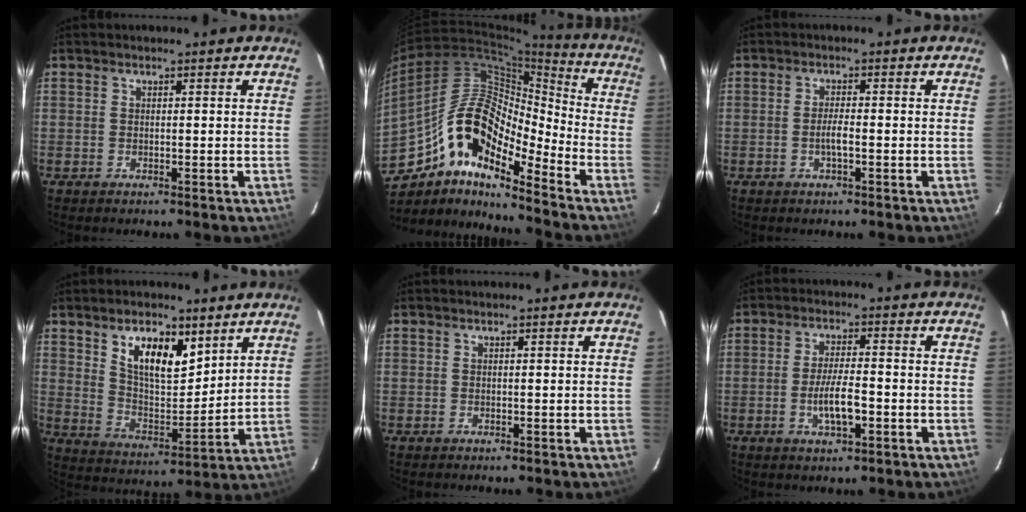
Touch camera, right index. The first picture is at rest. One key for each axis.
{"total": 16.7, "fx": -10.7, "fy": 5.8, "fz": 11.4, "tx": -0.196, "ty": 0.007, "tz": -0.213}
{"total": 2.5, "fx": -0.8, "fy": 0.3, "fz": 2.4, "tx": -0.046, "ty": 0.000, "tz": -0.015}
{"total": 11.7, "fx": 6.6, "fy": 5.5, "fz": 7.9, "tx": -0.132, "ty": 0.001, "tz": 0.125}
{"total": 0.0}
{"total": 6.4, "fx": -2.1, "fy": 1.5, "fz": 5.8, "tx": -0.113, "ty": -0.003, "tz": -0.035}